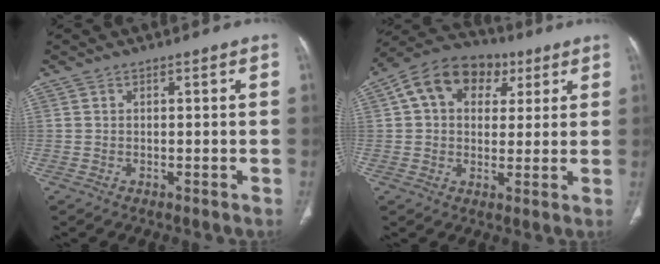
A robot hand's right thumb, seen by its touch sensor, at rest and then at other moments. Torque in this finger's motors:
{"motor_torque": [-0.82, 1.07, 0.51, -0.46, 0.21]}